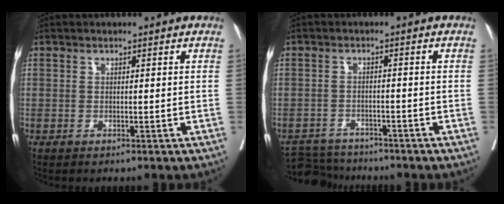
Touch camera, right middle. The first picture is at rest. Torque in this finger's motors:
{"motor_torque": [-0.40, -0.24, -0.04, -0.02]}